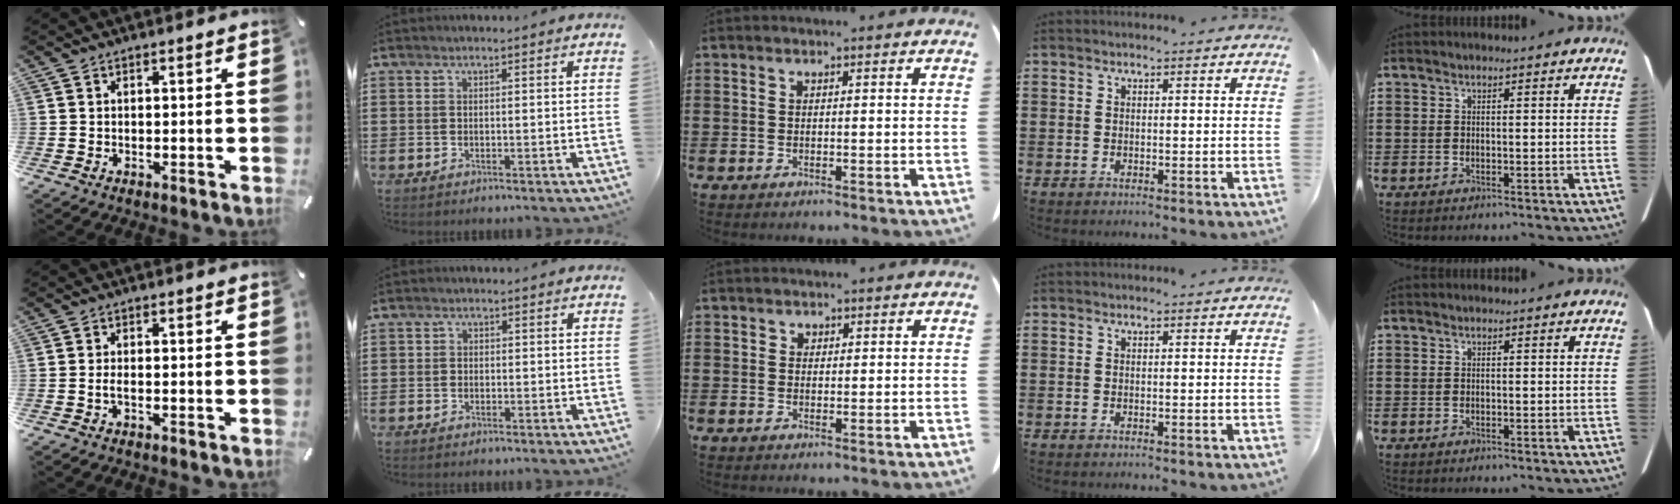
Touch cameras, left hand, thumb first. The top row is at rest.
{"thumb": {"total": 1.7, "force": [-0.7, 0.4, 1.4], "torque": [-0.033, -0.001, -0.016]}, "index": {"total": 0.9, "force": [-0.2, 0.8, 0.2], "torque": [-0.007, 0.003, -0.006]}, "middle": {"total": 0.7, "force": [0.4, 0.5, 0.1], "torque": [-0.004, 0.001, 0.009]}}